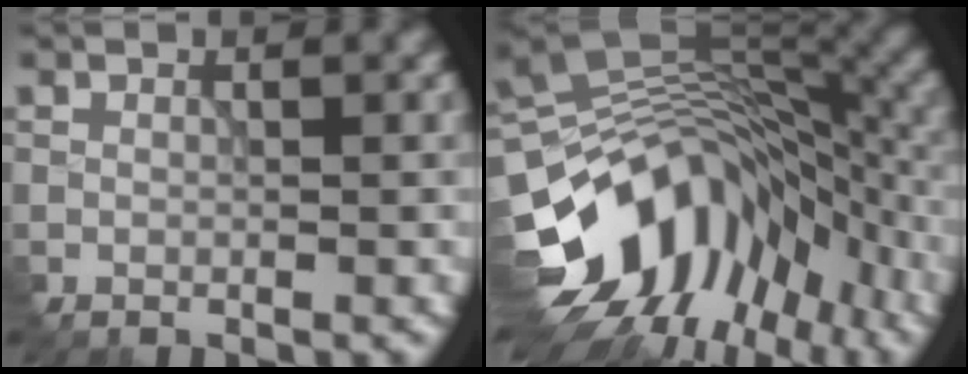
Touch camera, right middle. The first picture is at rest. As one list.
[{"total": 12.6, "force": [-4.4, 8.7, 7.9], "torque": [-0.155, 0.014, -0.073]}]